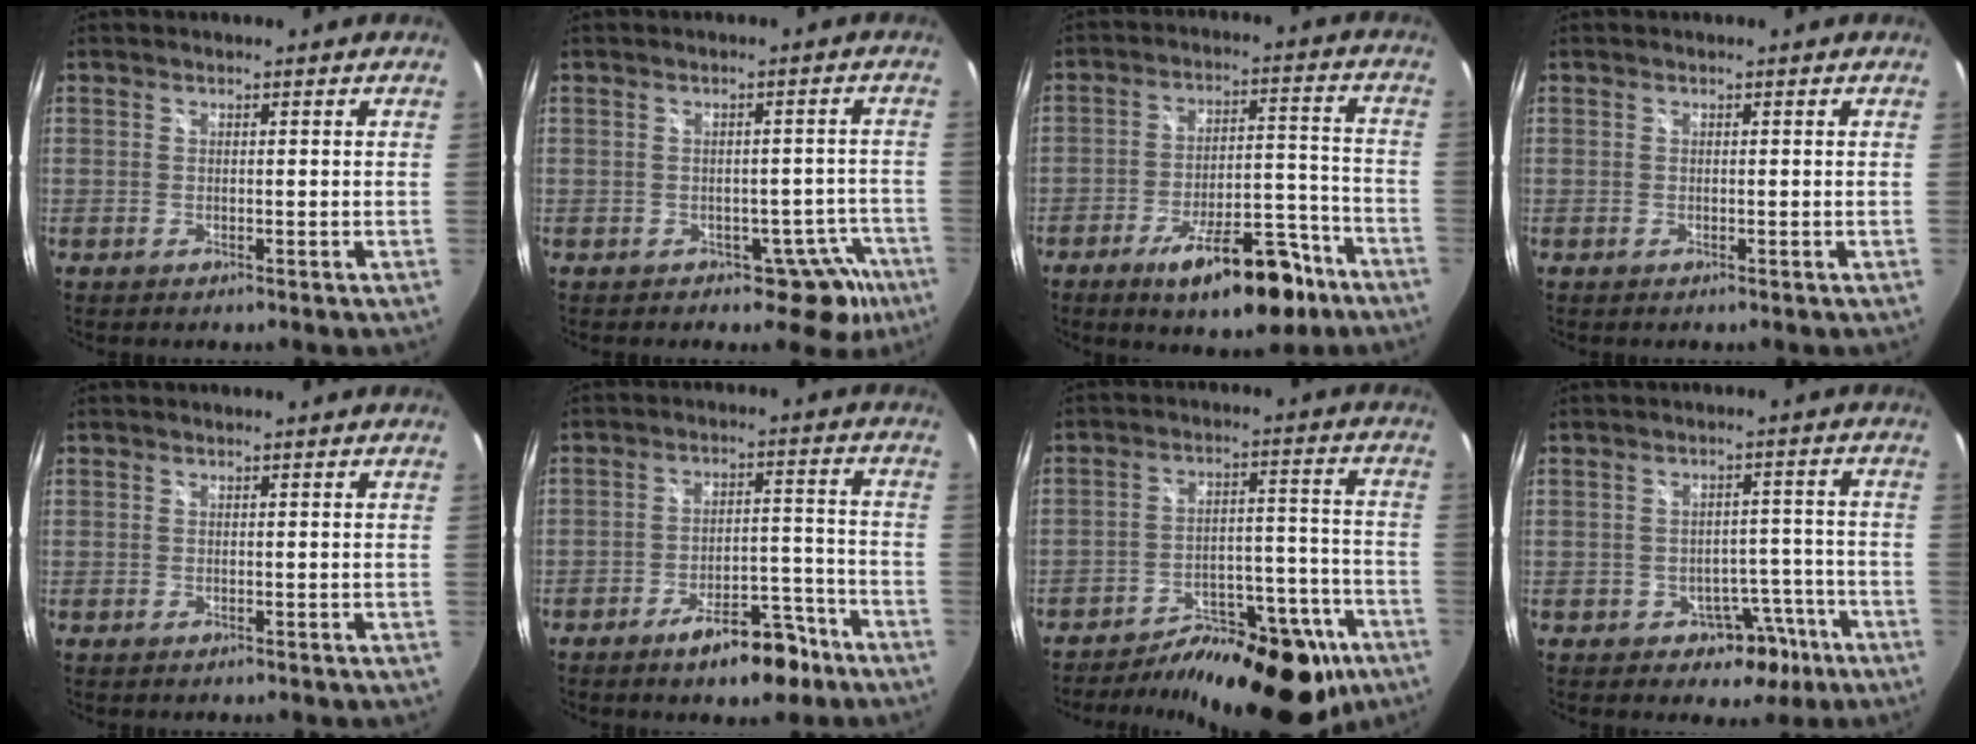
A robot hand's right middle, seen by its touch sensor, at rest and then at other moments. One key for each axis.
{"total": 7.5, "fx": -4.3, "fy": 5.1, "fz": 3.3, "tx": -0.027, "ty": 0.031, "tz": -0.036}
{"total": 15.5, "fx": -10.2, "fy": 5.5, "fz": 10.4, "tx": -0.166, "ty": 0.008, "tz": -0.144}
{"total": 0.0}
{"total": 0.0}
{"total": 9.8, "fx": -6.9, "fy": 3.8, "fz": 5.9, "tx": -0.093, "ty": 0.018, "tz": -0.094}
{"total": 21.4, "fx": -15.5, "fy": 8.6, "fz": 11.9, "tx": -0.166, "ty": 0.007, "tz": -0.206}
{"total": 6.3, "fx": -3.6, "fy": 4.6, "fz": 2.4, "tx": -0.041, "ty": 0.025, "tz": -0.032}